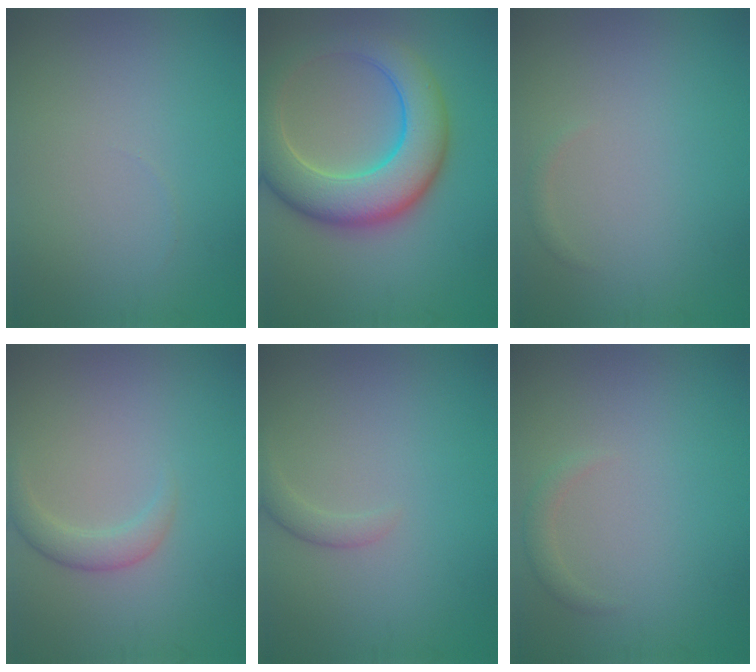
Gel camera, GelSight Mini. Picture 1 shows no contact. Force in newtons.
{"total": 9.1, "press": 9.1, "slide": 0.2}
{"total": 0.6, "press": 0.6, "slide": 0.0}
{"total": 2.0, "press": 2.0, "slide": 0.1}
{"total": 1.4, "press": 1.4, "slide": 0.1}
{"total": 1.1, "press": 1.1, "slide": 0.1}